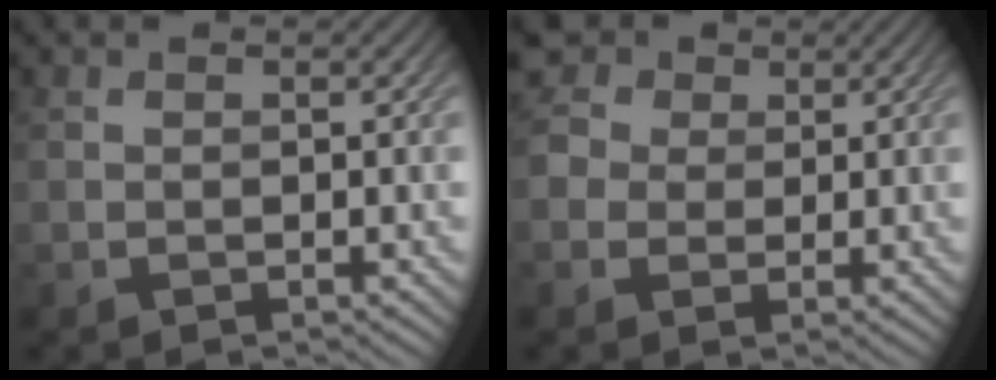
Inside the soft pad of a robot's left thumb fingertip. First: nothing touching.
{"total": 5.4, "force": [2.2, 4.5, 2.0], "torque": [-0.093, 0.020, 0.018]}